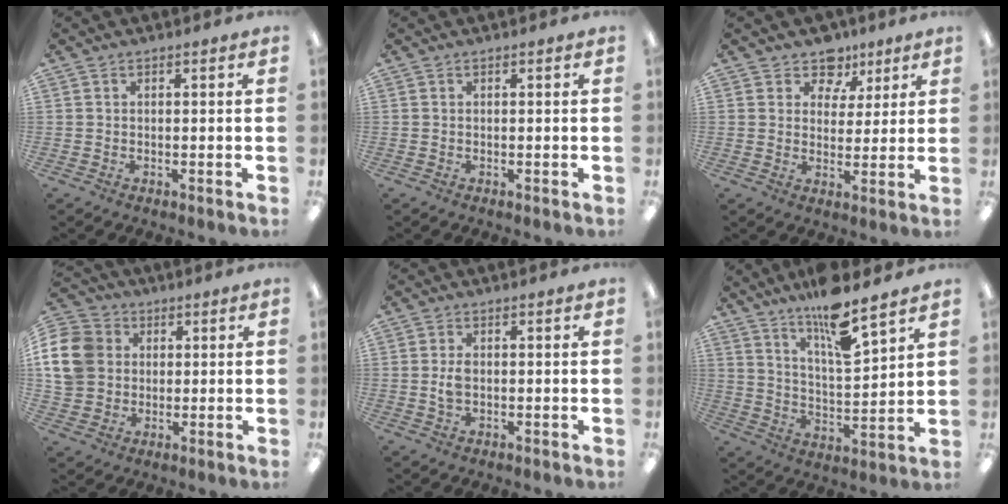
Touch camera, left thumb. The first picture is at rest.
{"total": 0.0}
{"total": 8.1, "force": [5.4, 5.6, 1.9], "torque": [-0.031, -0.031, 0.099]}
{"total": 13.6, "force": [2.7, 11.5, 6.6], "torque": [-0.140, 0.007, 0.057]}
{"total": 3.2, "force": [-0.1, 1.9, 2.6], "torque": [-0.050, 0.004, -0.002]}
{"total": 12.4, "force": [10.1, 2.1, 6.8], "torque": [-0.121, -0.062, 0.172]}